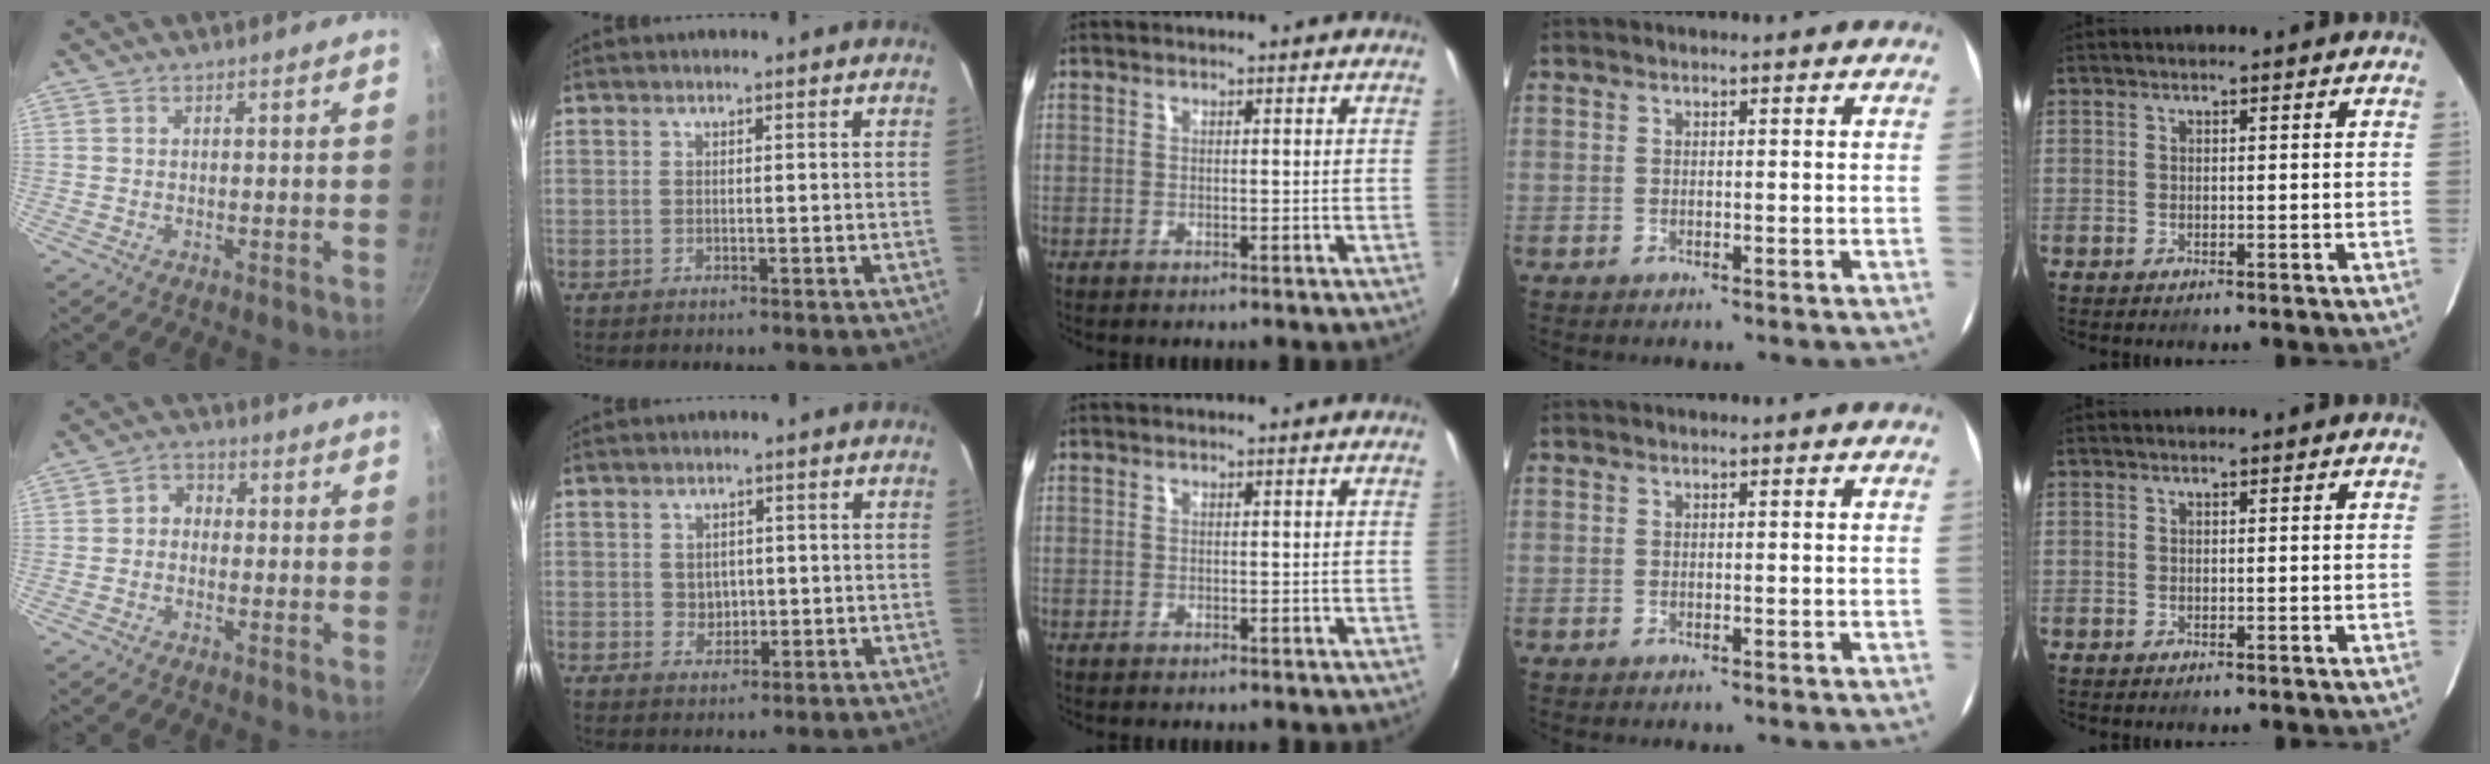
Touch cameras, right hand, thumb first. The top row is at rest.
{"thumb": {"total": 3.4, "force": [-0.4, 2.9, 1.7], "torque": [-0.011, 0.013, -0.019]}, "index": {"total": 3.1, "force": [0.2, 2.8, 1.3], "torque": [-0.019, 0.004, 0.008]}}